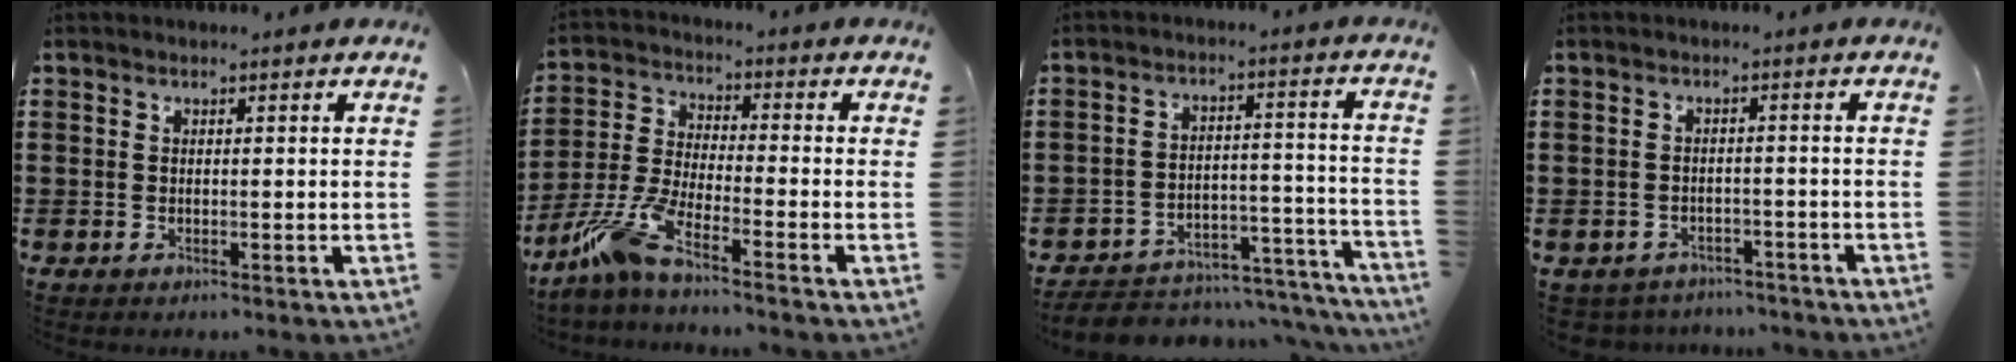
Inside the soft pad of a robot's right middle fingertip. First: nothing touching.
{"total": 7.8, "force": [-5.8, 0.8, 5.2], "torque": [-0.138, -0.022, -0.118]}
{"total": 4.4, "force": [-4.1, 1.4, 0.8], "torque": [-0.016, 0.006, -0.083]}
{"total": 2.4, "force": [-2.3, 0.5, -0.3], "torque": [-0.004, 0.001, -0.053]}